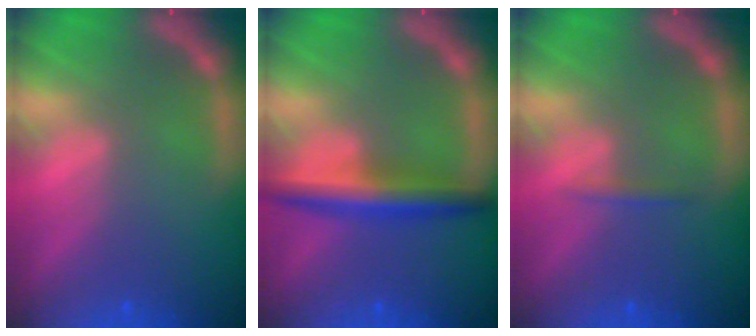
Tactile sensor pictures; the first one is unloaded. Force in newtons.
{"total": 4.5}
{"total": 0.9}